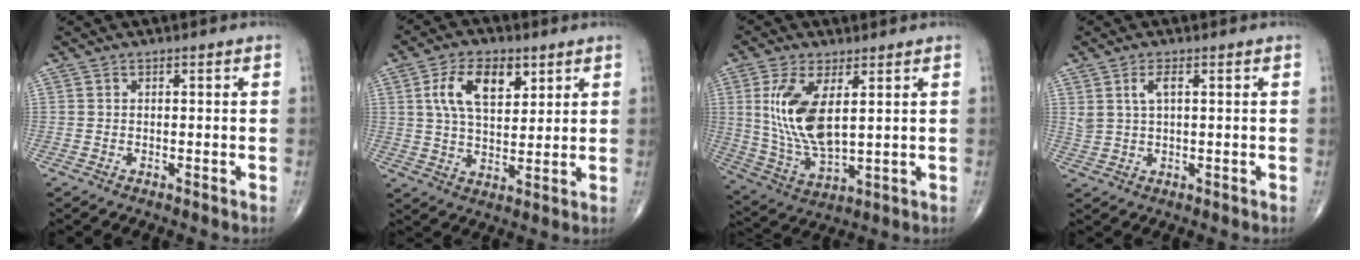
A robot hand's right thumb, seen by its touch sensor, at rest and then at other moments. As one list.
[{"total": 10.9, "force": [4.3, 5.9, 8.1], "torque": [-0.125, -0.011, 0.079]}, {"total": 13.3, "force": [3.1, 5.9, 11.5], "torque": [-0.240, -0.019, 0.074]}, {"total": 3.5, "force": [1.4, 1.3, 2.9], "torque": [-0.061, -0.002, 0.032]}]